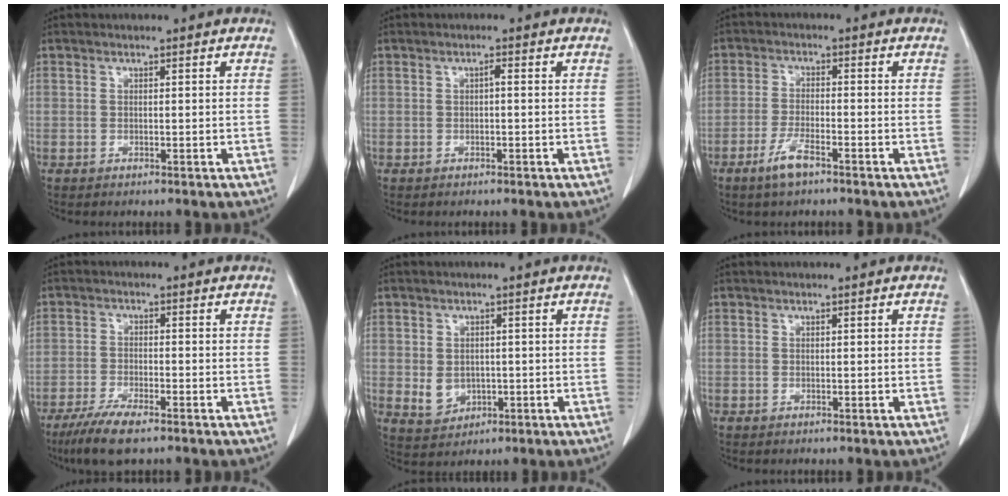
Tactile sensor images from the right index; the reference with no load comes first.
{"total": 0.7, "force": [0.0, 0.1, 0.7], "torque": [-0.011, 0.003, 0.000]}
{"total": 4.5, "force": [-3.0, 0.8, 3.2], "torque": [-0.071, -0.004, -0.057]}
{"total": 6.5, "force": [-4.5, 0.9, 4.6], "torque": [-0.095, -0.015, -0.081]}
{"total": 4.1, "force": [-0.3, 3.6, 2.0], "torque": [-0.038, 0.000, 0.012]}
{"total": 0.0}